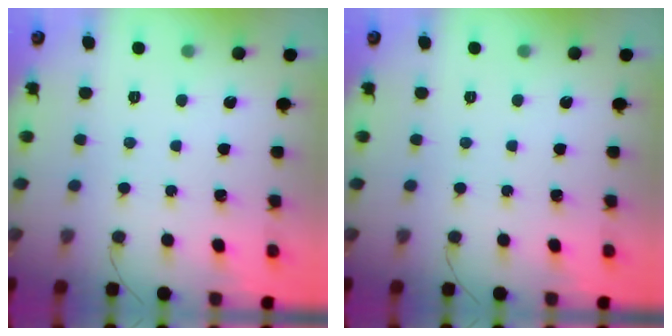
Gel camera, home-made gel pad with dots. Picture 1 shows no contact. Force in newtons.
{"total": 0.0}